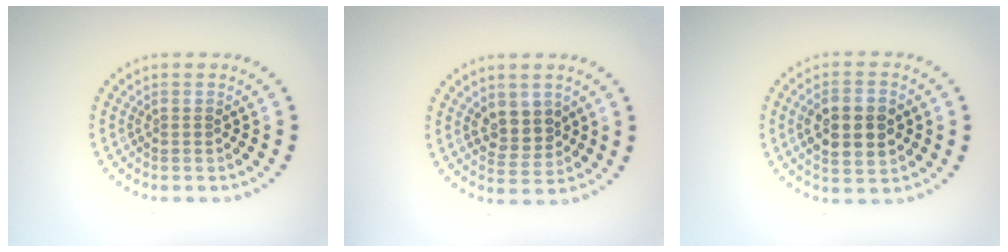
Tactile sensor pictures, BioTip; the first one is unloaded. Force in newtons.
{"total": 3.0, "press": 2.8, "slide": 0.8}
{"total": 5.5, "press": 5.5, "slide": 0.4}